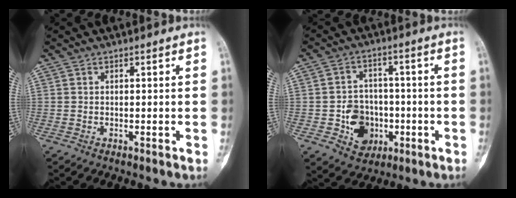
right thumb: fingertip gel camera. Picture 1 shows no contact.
{"total": 9.2, "force": [-2.5, 7.7, 4.5], "torque": [-0.028, 0.018, -0.037]}